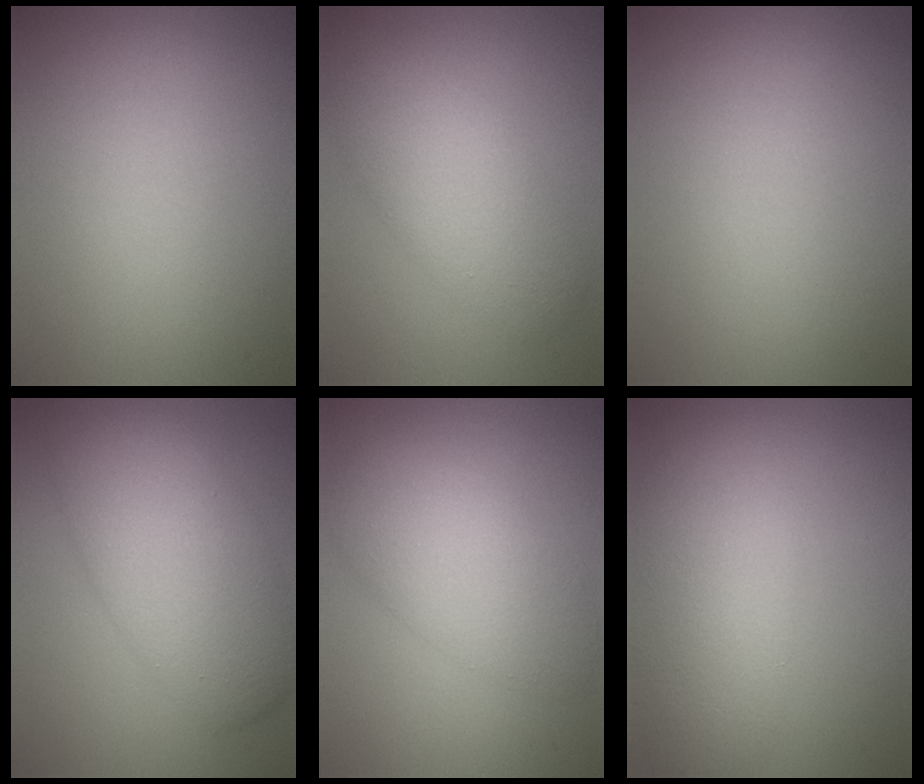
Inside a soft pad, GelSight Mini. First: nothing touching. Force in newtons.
{"total": 5.0, "press": 5.0, "slide": 0.1}
{"total": 0.0}
{"total": 7.9, "press": 7.9, "slide": 0.1}
{"total": 5.4, "press": 5.4, "slide": 0.3}
{"total": 7.7, "press": 7.6, "slide": 0.3}